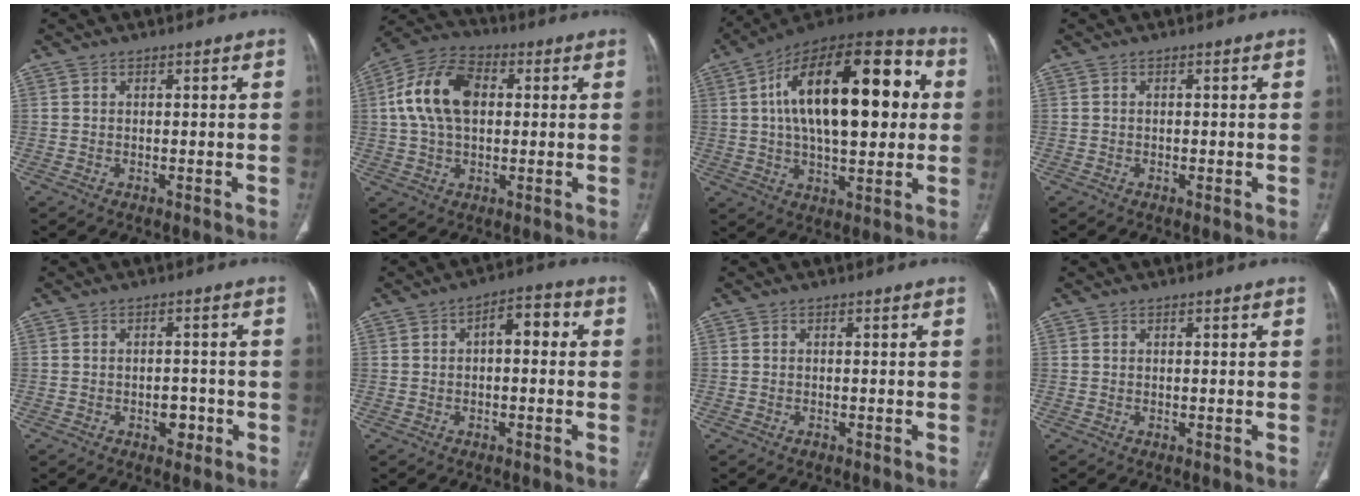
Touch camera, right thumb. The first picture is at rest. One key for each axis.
{"total": 13.6, "fx": 2.0, "fy": 8.6, "fz": 10.4, "tx": -0.195, "ty": 0.024, "tz": 0.030}
{"total": 27.5, "fx": 4.8, "fy": 12.7, "fz": 23.9, "tx": -0.363, "ty": 0.028, "tz": 0.067}
{"total": 0.7, "fx": -0.1, "fy": 0.4, "fz": 0.5, "tx": -0.009, "ty": -0.001, "tz": -0.001}
{"total": 3.3, "fx": -1.4, "fy": 2.2, "fz": 2.1, "tx": -0.012, "ty": 0.009, "tz": -0.016}
{"total": 5.5, "fx": 0.4, "fy": 2.9, "fz": 4.6, "tx": -0.048, "ty": 0.025, "tz": -0.004}
{"total": 0.7, "fx": -0.5, "fy": 0.4, "fz": 0.3, "tx": -0.003, "ty": 0.001, "tz": -0.008}
{"total": 0.0}